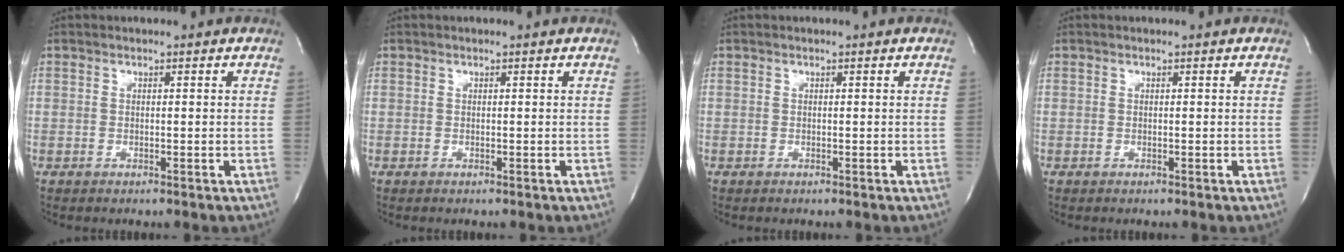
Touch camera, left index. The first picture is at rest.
{"total": 0.0}
{"total": 0.0}
{"total": 0.0}